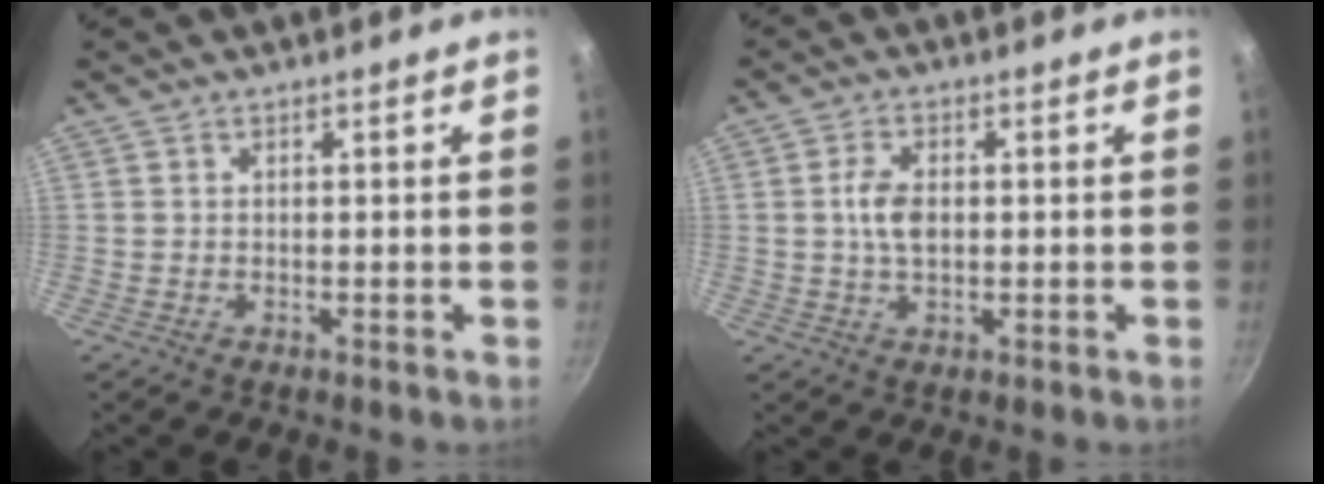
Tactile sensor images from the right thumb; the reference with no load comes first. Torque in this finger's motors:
{"motor_torque": [1.04, 1.10, 0.65, 0.17, 0.06]}